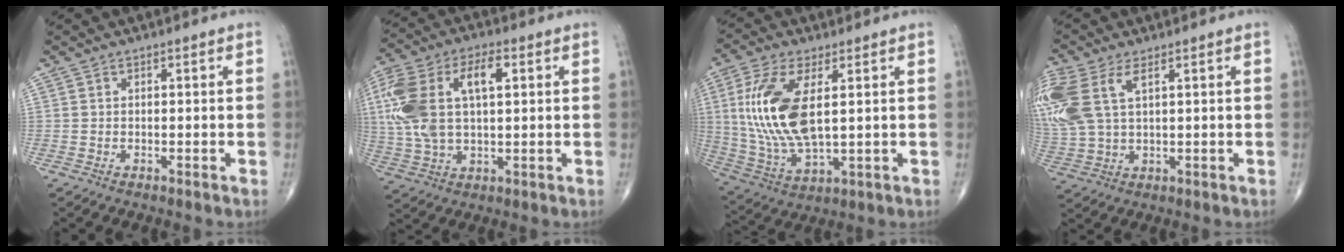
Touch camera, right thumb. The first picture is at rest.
{"total": 18.2, "force": [3.8, 9.3, 15.2], "torque": [-0.333, 0.019, 0.067]}
{"total": 16.2, "force": [2.9, 7.1, 14.3], "torque": [-0.312, -0.013, 0.065]}
{"total": 14.8, "force": [5.2, 7.9, 11.3], "torque": [-0.299, 0.006, 0.109]}